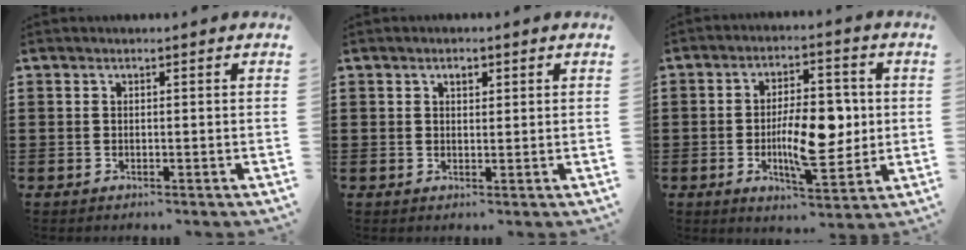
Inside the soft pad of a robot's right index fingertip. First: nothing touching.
{"total": 1.4, "force": [0.7, 0.8, 0.8], "torque": [-0.018, 0.007, 0.012]}
{"total": 10.2, "force": [-0.7, 4.5, 9.1], "torque": [-0.144, 0.002, -0.016]}